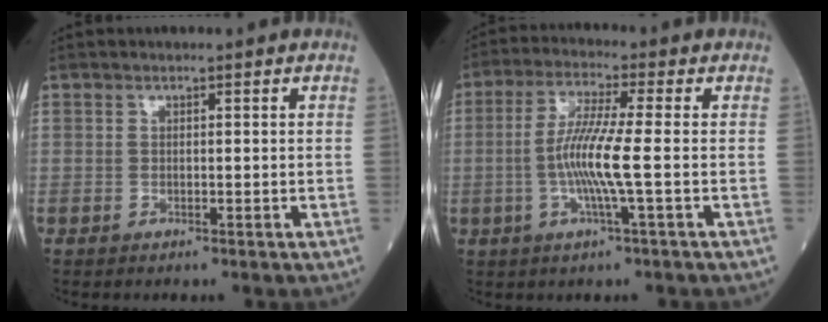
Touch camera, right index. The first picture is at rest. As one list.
[{"total": 8.1, "force": [-1.1, -0.5, 8.0], "torque": [-0.162, -0.003, -0.027]}]